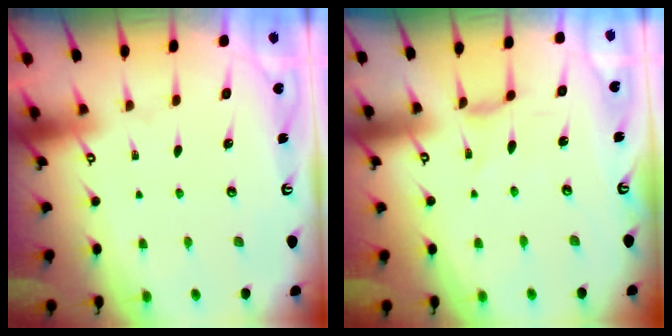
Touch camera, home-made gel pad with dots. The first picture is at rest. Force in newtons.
{"total": 0.0}